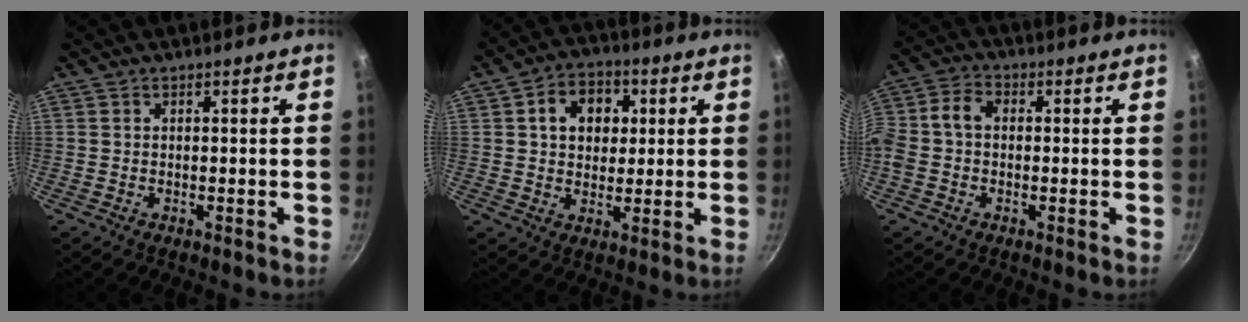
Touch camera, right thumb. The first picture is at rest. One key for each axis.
{"total": 9.6, "fx": 2.5, "fy": 7.5, "fz": 5.5, "tx": -0.055, "ty": 0.006, "tz": 0.031}
{"total": 7.1, "fx": -0.3, "fy": 5.2, "fz": 4.9, "tx": -0.103, "ty": 0.028, "tz": -0.025}